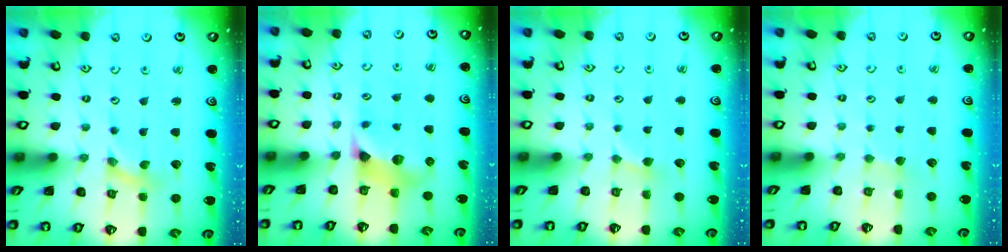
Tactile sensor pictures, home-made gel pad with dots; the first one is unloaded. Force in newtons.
{"total": 6.9, "press": 6.8, "slide": 0.6}
{"total": 2.4, "press": 2.4, "slide": 0.4}
{"total": 2.2, "press": 2.2, "slide": 0.2}